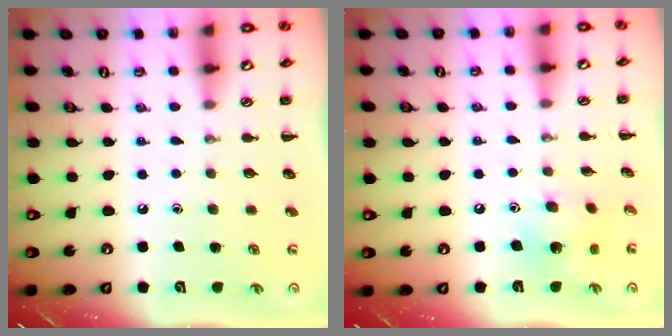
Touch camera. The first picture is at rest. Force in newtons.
{"total": 6.6, "press": 6.4, "slide": 1.4}